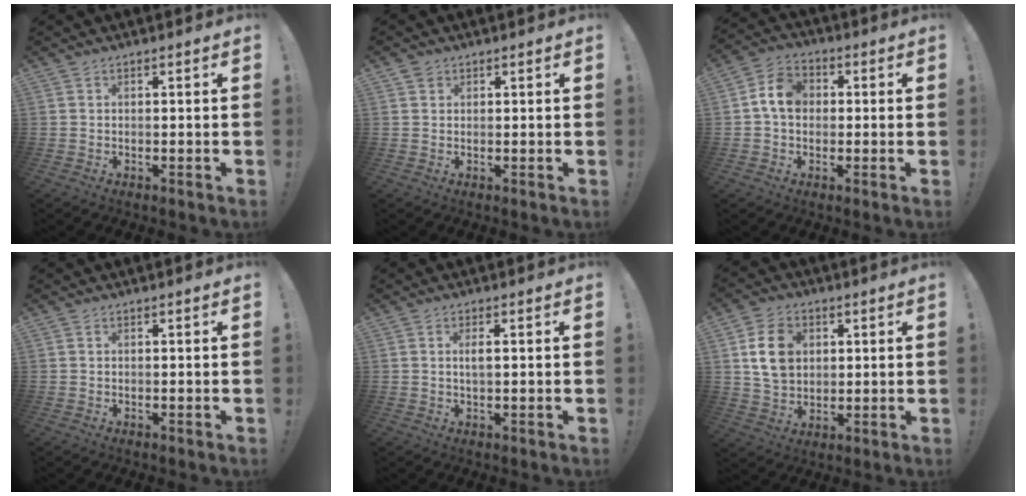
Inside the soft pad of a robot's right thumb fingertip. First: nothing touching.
{"total": 1.5, "force": [1.0, 1.1, 0.1], "torque": [0.002, 0.000, 0.018]}
{"total": 8.7, "force": [0.8, 6.7, 5.5], "torque": [-0.084, 0.018, 0.020]}
{"total": 0.0}
{"total": 2.2, "force": [0.3, 0.5, 2.2], "torque": [-0.035, -0.001, 0.003]}
{"total": 12.6, "force": [3.6, 9.9, 6.9], "torque": [-0.099, -0.002, 0.073]}